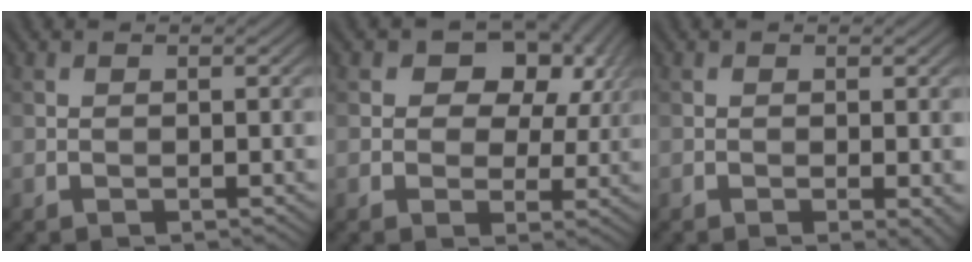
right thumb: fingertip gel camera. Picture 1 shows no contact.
{"total": 10.9, "force": [4.1, 7.6, 6.7], "torque": [-0.117, 0.021, 0.056]}
{"total": 1.4, "force": [-0.4, 0.3, 1.3], "torque": [-0.019, -0.006, -0.007]}